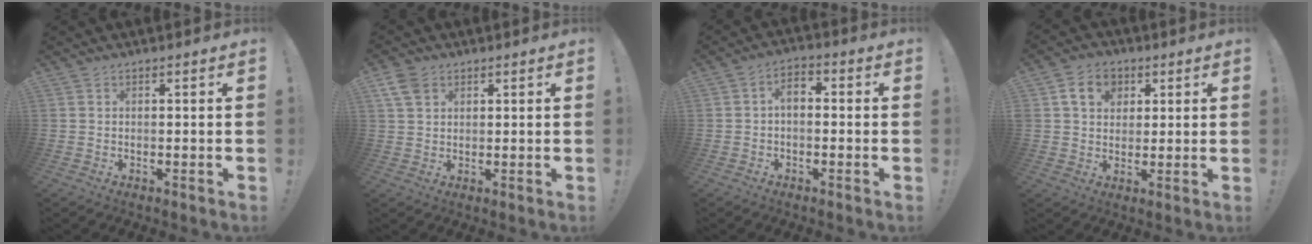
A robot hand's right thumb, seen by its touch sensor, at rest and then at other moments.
{"total": 5.7, "force": [2.8, 4.0, 2.9], "torque": [-0.060, 0.000, 0.058]}
{"total": 2.4, "force": [-0.8, 1.1, 1.9], "torque": [-0.041, 0.010, -0.015]}
{"total": 8.8, "force": [3.5, 6.9, 4.0], "torque": [-0.055, -0.006, 0.067]}